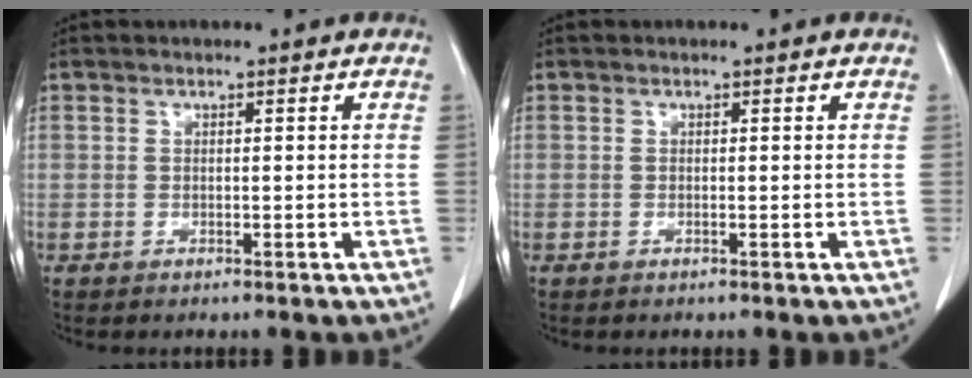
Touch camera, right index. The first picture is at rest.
{"total": 0.0}